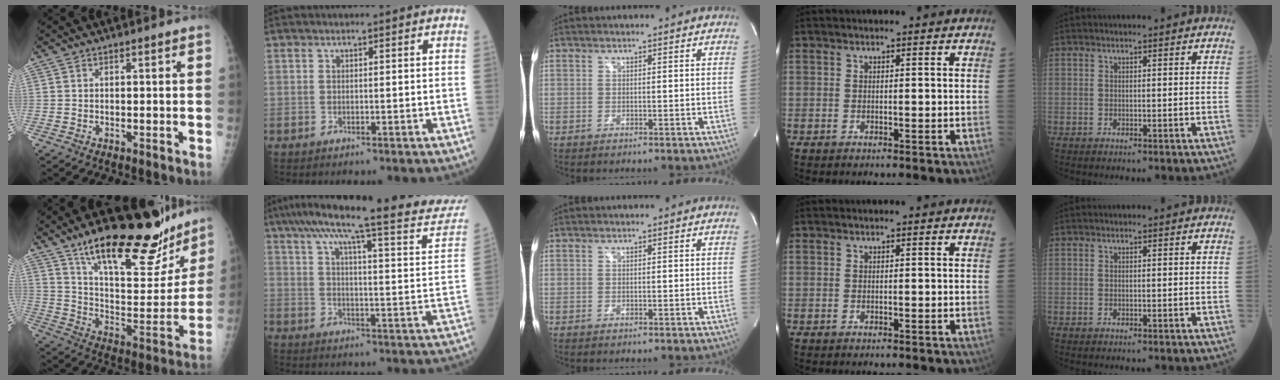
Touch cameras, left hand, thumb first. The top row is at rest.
{"thumb": {"total": 26.9, "force": [19.3, 9.0, 16.4], "torque": [-0.199, -0.084, 0.299]}, "index": {"total": 24.9, "force": [21.5, 1.4, 12.4], "torque": [-0.188, -0.040, 0.274]}}